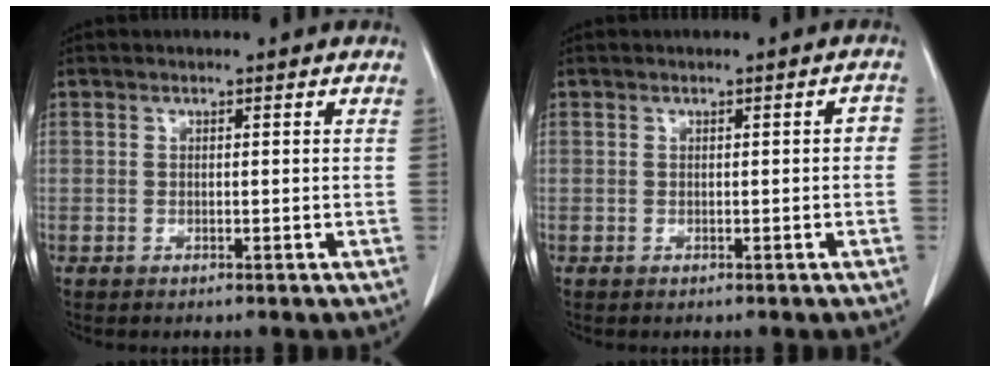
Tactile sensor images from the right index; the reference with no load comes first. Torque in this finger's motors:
{"motor_torque": [0.38, -0.16, 0.10, 0.00]}